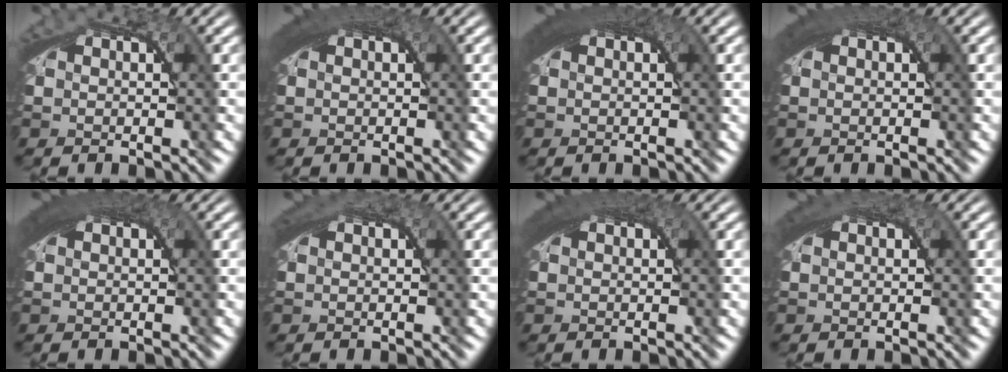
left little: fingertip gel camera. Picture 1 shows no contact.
{"total": 3.8, "force": [1.7, 1.3, 3.1], "torque": [-0.044, 0.013, 0.022]}
{"total": 4.7, "force": [1.9, 1.6, 4.0], "torque": [-0.055, 0.015, 0.025]}
{"total": 4.0, "force": [1.7, 1.4, 3.3], "torque": [-0.046, 0.013, 0.022]}
{"total": 4.2, "force": [1.8, 1.5, 3.5], "torque": [-0.049, 0.014, 0.024]}
{"total": 2.4, "force": [1.2, 0.9, 1.8], "torque": [-0.029, 0.010, 0.016]}
{"total": 3.8, "force": [1.7, 1.3, 3.1], "torque": [-0.045, 0.013, 0.023]}
{"total": 2.9, "force": [1.4, 1.0, 2.4], "torque": [-0.037, 0.011, 0.018]}